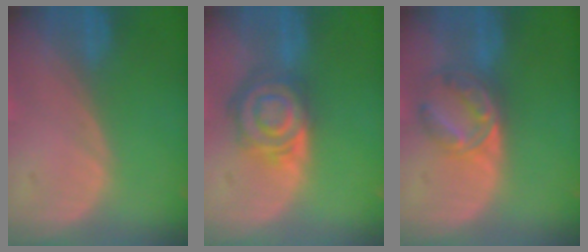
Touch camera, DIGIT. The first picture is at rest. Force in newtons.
{"total": 8.0, "press": 7.1, "slide": 3.7}
{"total": 6.7, "press": 5.9, "slide": 3.0}